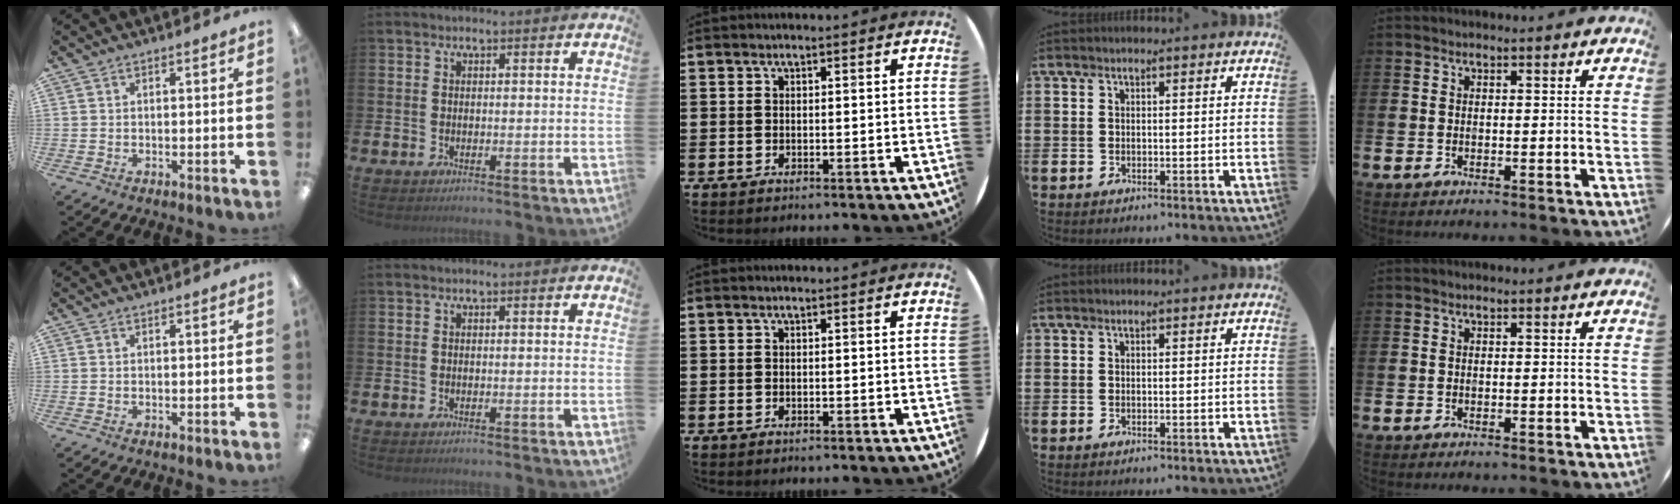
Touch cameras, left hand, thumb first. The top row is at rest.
{}